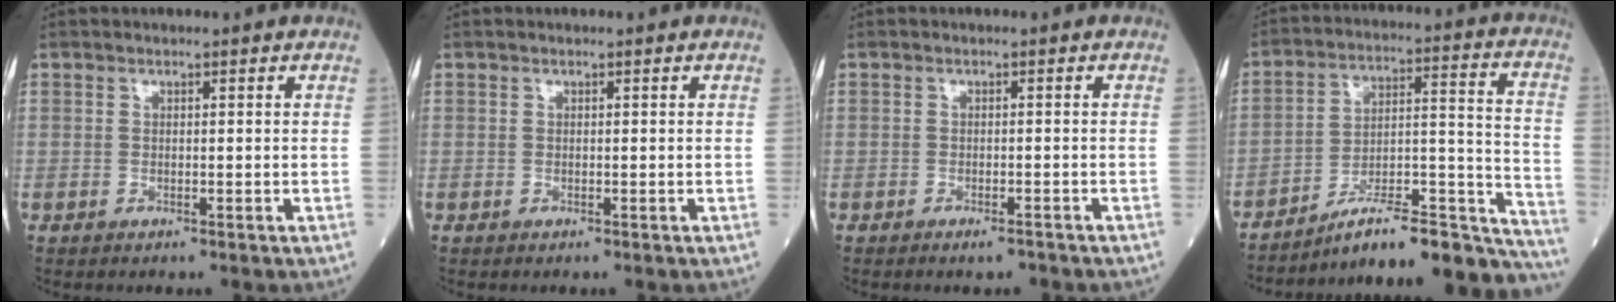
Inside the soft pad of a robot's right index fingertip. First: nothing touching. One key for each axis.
{"total": 0.0}
{"total": 1.6, "fx": -1.4, "fy": 0.3, "fz": 0.8, "tx": -0.014, "ty": 0.000, "tz": -0.018}
{"total": 23.6, "fx": -20.9, "fy": 3.3, "fz": 10.5, "tx": -0.075, "ty": 0.039, "tz": -0.305}